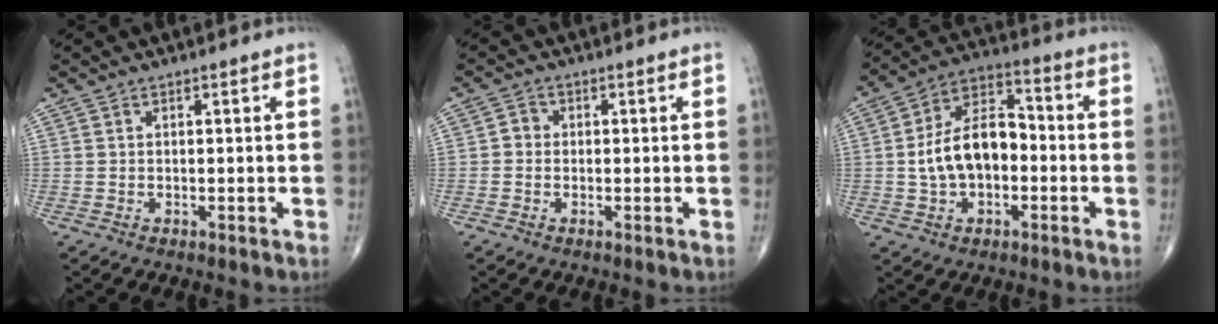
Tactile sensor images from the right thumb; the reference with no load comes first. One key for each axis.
{"total": 1.9, "fx": -0.2, "fy": 1.7, "fz": 0.8, "tx": 0.000, "ty": 0.006, "tz": -0.010}
{"total": 13.0, "fx": -1.4, "fy": 8.1, "fz": 10.1, "tx": -0.166, "ty": 0.039, "tz": -0.032}